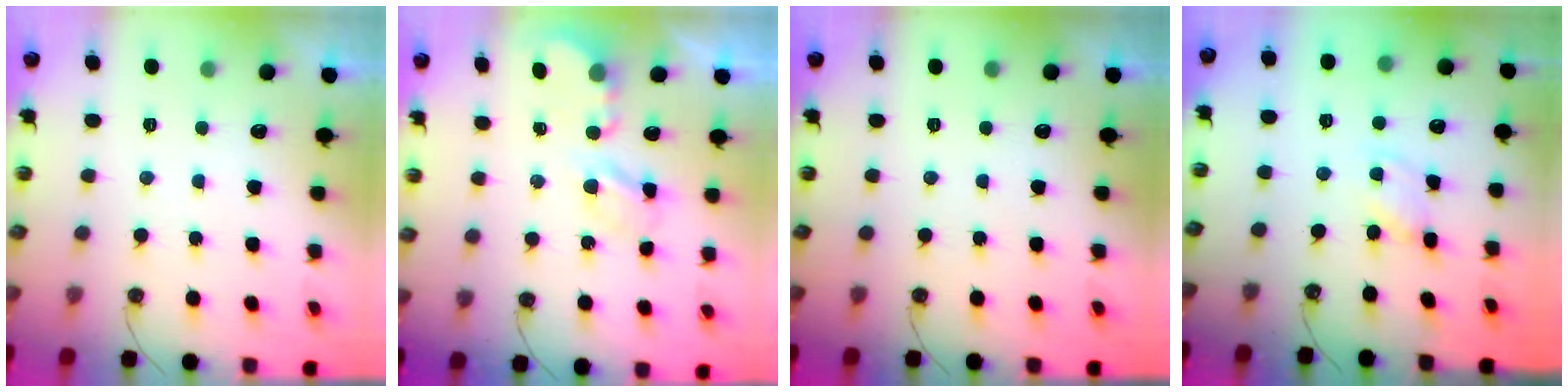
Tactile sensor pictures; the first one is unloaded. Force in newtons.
{"total": 4.5, "press": 4.5, "slide": 0.1}
{"total": 0.0}
{"total": 1.3, "press": 1.3, "slide": 0.2}